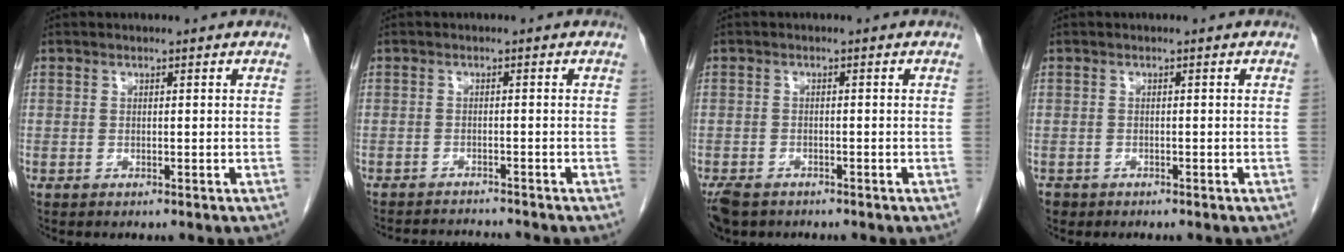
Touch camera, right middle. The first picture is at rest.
{"total": 5.2, "force": [-5.2, -0.2, 0.7], "torque": [-0.006, -0.007, -0.081]}
{"total": 5.0, "force": [-3.8, 2.5, 1.9], "torque": [-0.037, -0.006, -0.061]}
{"total": 1.4, "force": [-1.1, 0.9, 0.1], "torque": [-0.010, 0.000, -0.018]}